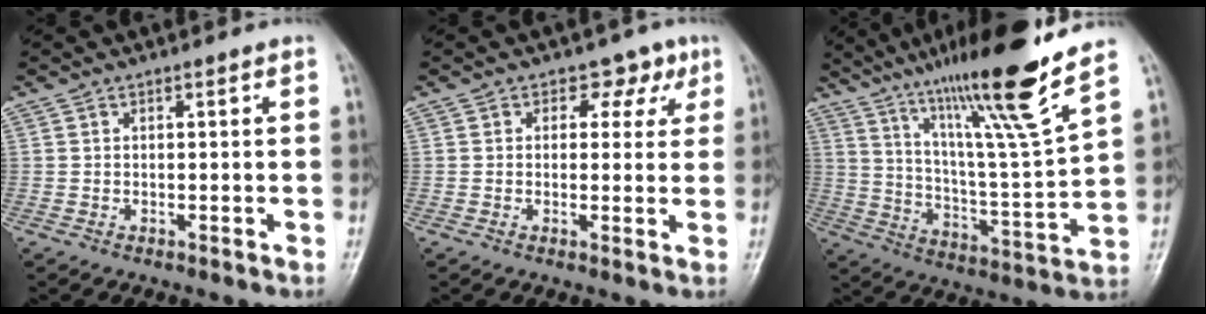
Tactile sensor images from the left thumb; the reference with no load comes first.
{"total": 4.6, "force": [2.1, 3.6, 2.0], "torque": [0.009, -0.002, 0.018]}
{"total": 20.6, "force": [14.1, 0.4, 15.0], "torque": [-0.230, -0.070, 0.238]}